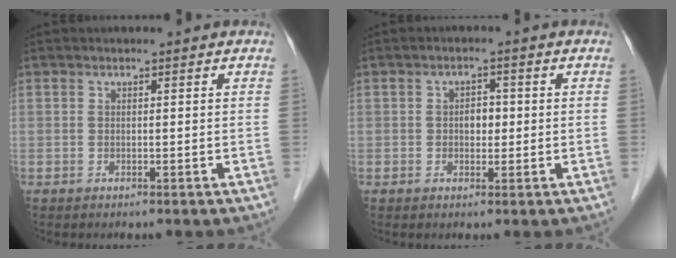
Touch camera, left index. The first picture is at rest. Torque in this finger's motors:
{"motor_torque": [0.12, 0.09, 0.02, 0.01]}